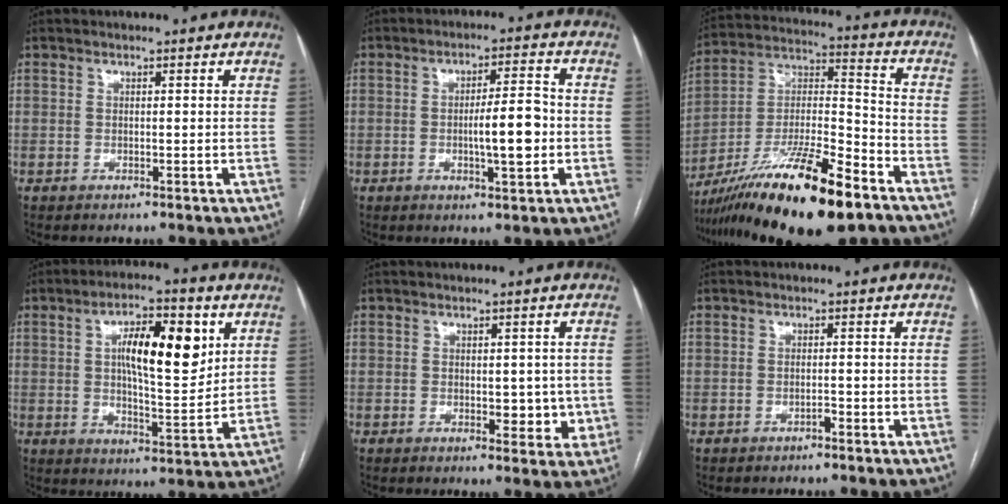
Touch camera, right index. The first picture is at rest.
{"total": 7.2, "force": [-1.2, 1.3, 7.0], "torque": [-0.112, 0.004, -0.019]}
{"total": 21.9, "force": [-14.8, 3.3, 15.8], "torque": [-0.285, -0.018, -0.256]}
{"total": 12.5, "force": [3.8, 3.7, 11.3], "torque": [-0.185, 0.011, 0.062]}
{"total": 4.7, "force": [-0.3, 2.7, 3.9], "torque": [-0.037, 0.003, 0.003]}
{"total": 0.8, "force": [-0.6, 0.2, 0.5], "torque": [-0.011, 0.000, -0.010]}